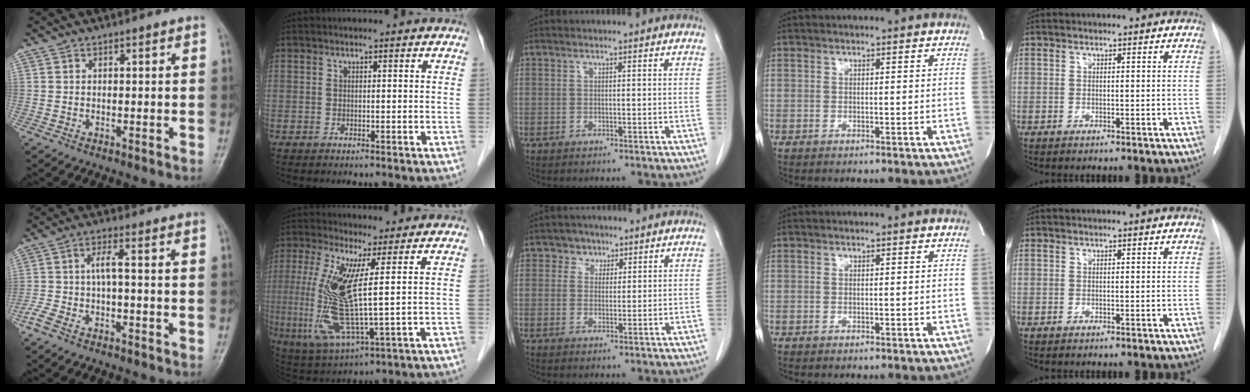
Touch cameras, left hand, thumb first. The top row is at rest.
{"thumb": {"total": 5.1, "force": [-2.0, 0.9, 4.6], "torque": [-0.117, 0.022, -0.037]}, "index": {"total": 11.9, "force": [1.3, 1.2, 11.7], "torque": [-0.267, -0.010, 0.026]}, "middle": {"total": 2.7, "force": [1.6, 2.2, 0.2], "torque": [0.004, 0.003, 0.020]}}